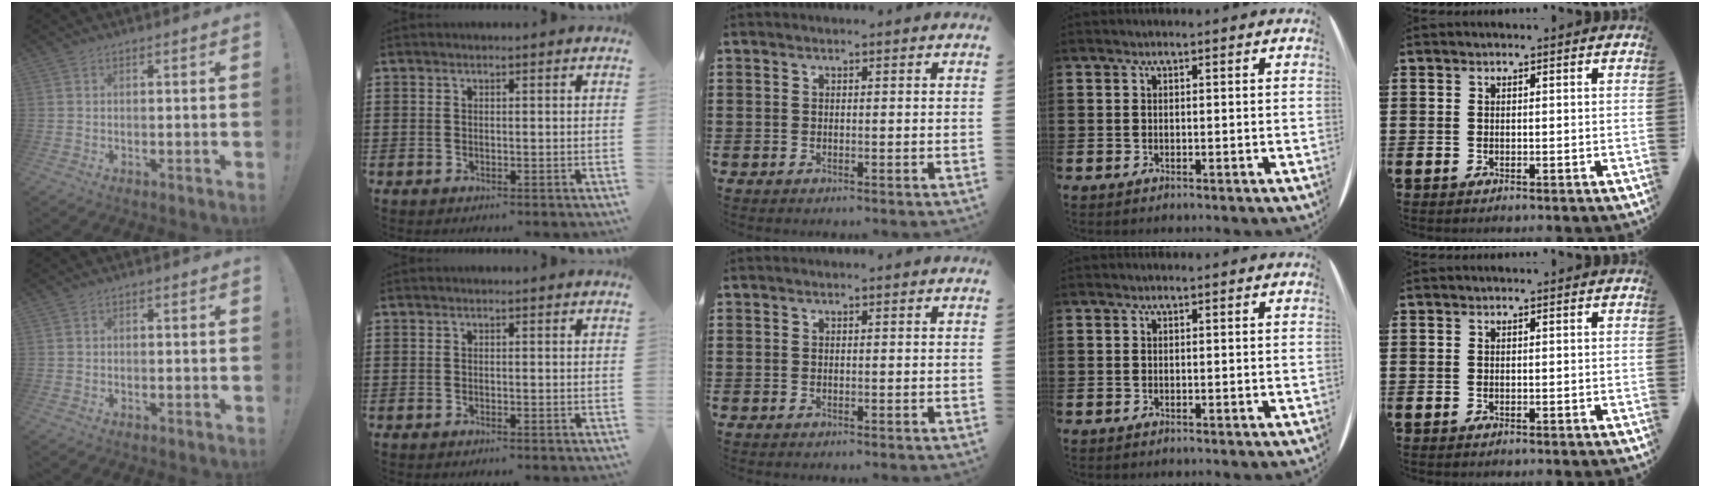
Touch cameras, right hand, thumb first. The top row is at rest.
{}